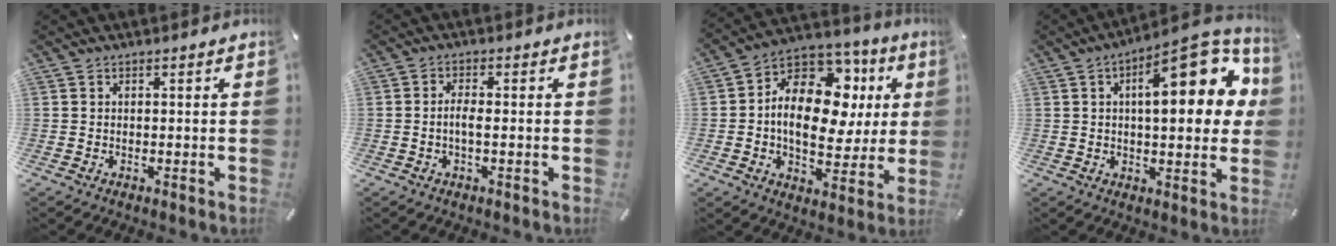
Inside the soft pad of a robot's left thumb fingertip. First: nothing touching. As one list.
[{"total": 2.9, "force": [-0.6, 0.8, 2.7], "torque": [-0.057, 0.000, -0.014]}, {"total": 18.3, "force": [2.9, 12.9, 12.6], "torque": [-0.203, -0.014, 0.053]}, {"total": 18.8, "force": [5.9, 7.7, 16.1], "torque": [-0.217, -0.019, 0.088]}]